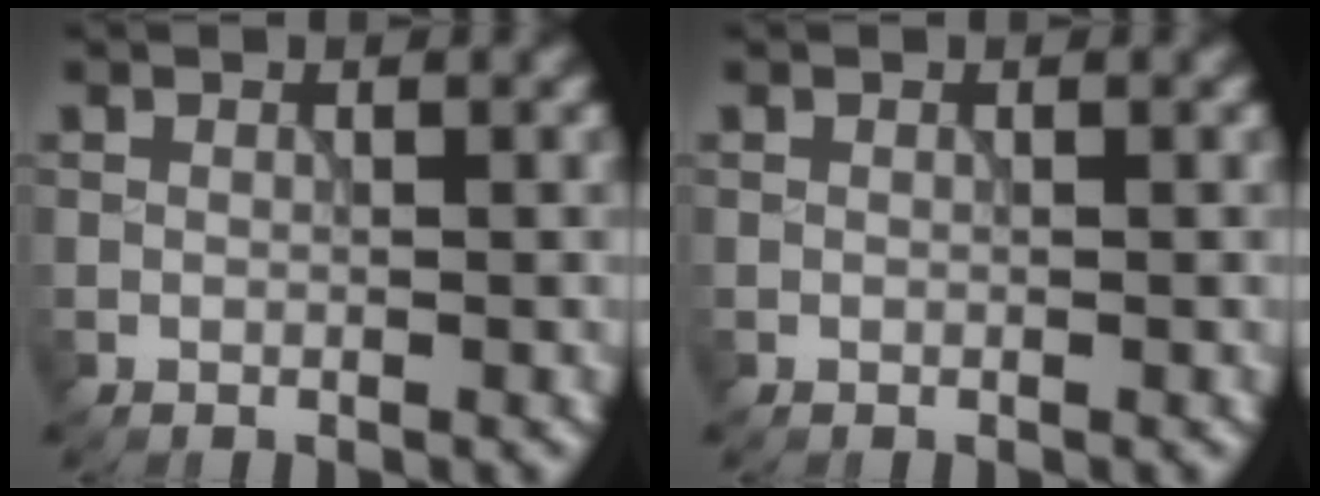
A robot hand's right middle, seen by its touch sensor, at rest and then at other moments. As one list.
[{"total": 0.0}]